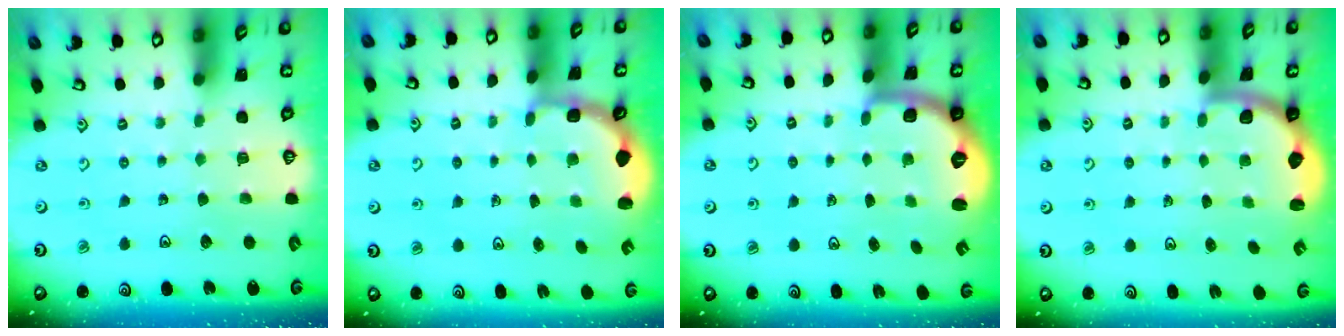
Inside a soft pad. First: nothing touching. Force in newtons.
{"total": 2.5, "press": 1.9, "slide": 1.6}
{"total": 2.1, "press": 1.9, "slide": 1.0}
{"total": 2.2, "press": 2.0, "slide": 1.1}